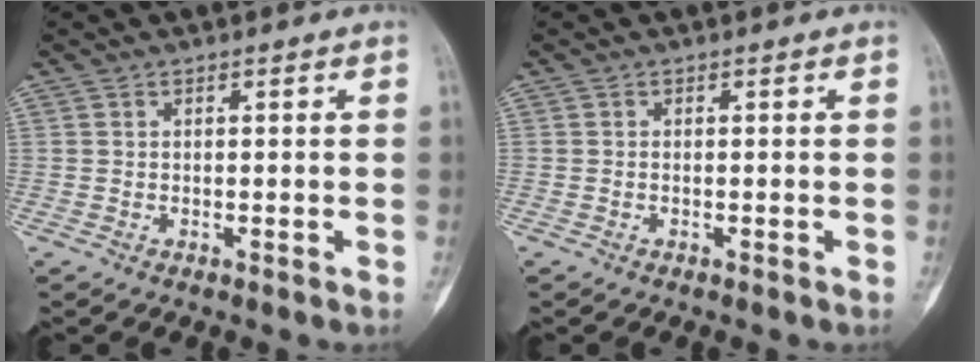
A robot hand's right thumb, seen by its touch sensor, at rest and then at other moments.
{"total": 0.0}